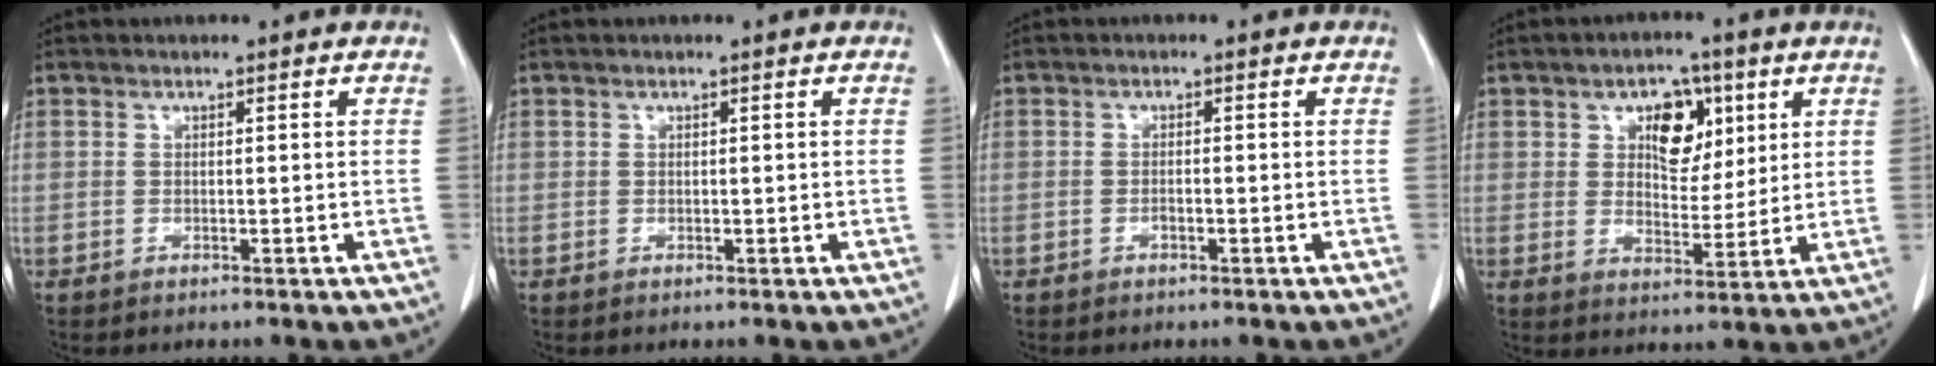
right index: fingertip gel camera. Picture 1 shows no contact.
{"total": 0.0}
{"total": 0.9, "force": [-0.6, 0.2, 0.7], "torque": [-0.013, 0.001, -0.011]}
{"total": 7.9, "force": [3.3, 4.7, 5.4], "torque": [-0.080, 0.015, 0.057]}